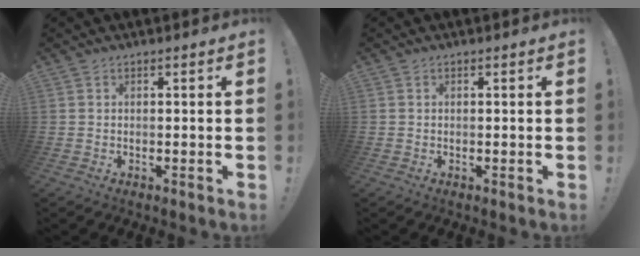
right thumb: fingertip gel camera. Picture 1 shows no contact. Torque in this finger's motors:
{"motor_torque": [0.04, -0.02, -0.46, -0.63, 0.06]}